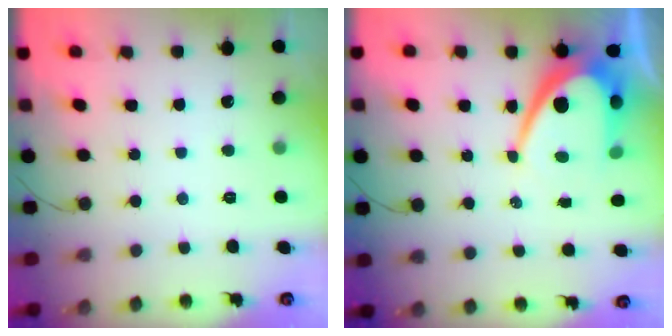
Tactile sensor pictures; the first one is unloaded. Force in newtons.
{"total": 12.1, "press": 12.1, "slide": 1.1}